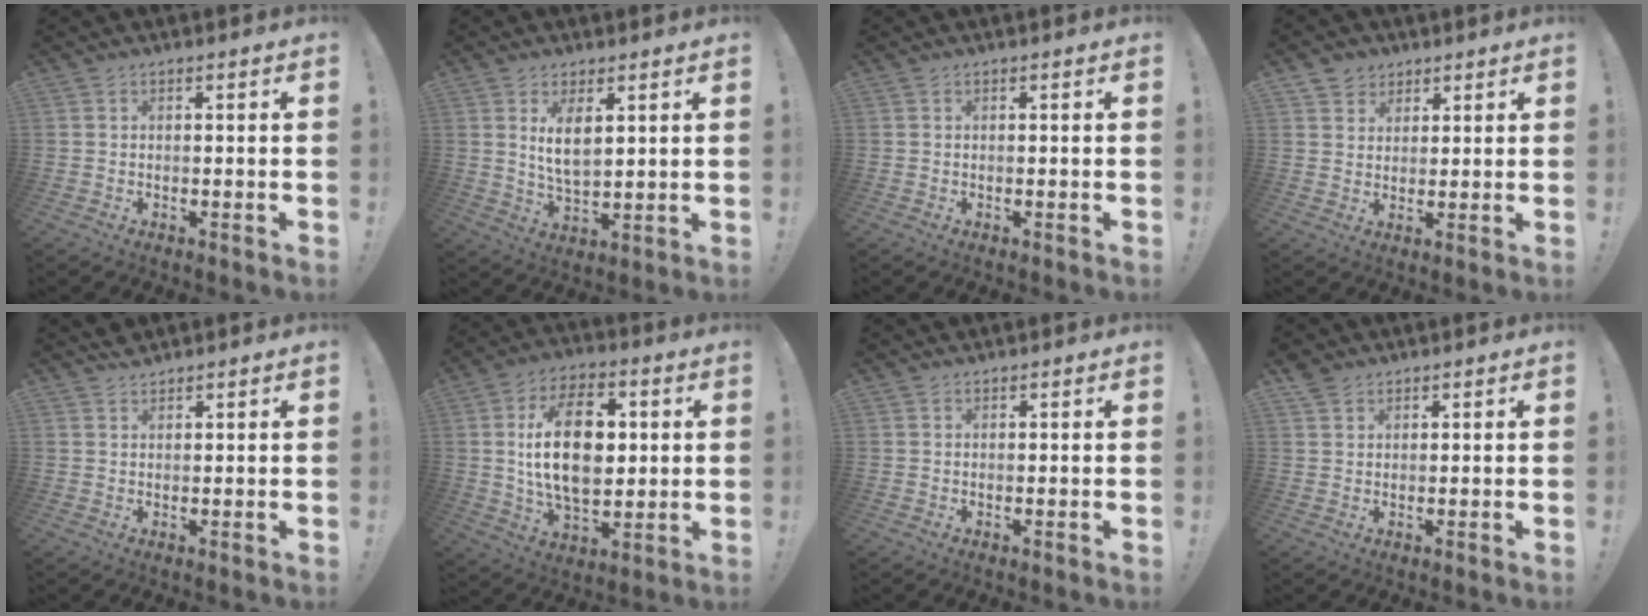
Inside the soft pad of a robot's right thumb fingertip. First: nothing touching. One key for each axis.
{"total": 7.5, "fx": 2.8, "fy": 3.6, "fz": 6.0, "tx": -0.112, "ty": -0.014, "tz": 0.046}
{"total": 0.0}
{"total": 4.8, "fx": 2.7, "fy": 4.0, "fz": 0.1, "tx": -0.002, "ty": -0.017, "tz": 0.053}
{"total": 2.3, "fx": 2.1, "fy": 0.7, "fz": 0.3, "tx": 0.003, "ty": -0.015, "tz": 0.039}
{"total": 20.8, "fx": 2.7, "fy": 12.5, "fz": 16.3, "tx": -0.288, "ty": 0.001, "tz": 0.041}
{"total": 0.8, "fx": 0.8, "fy": 0.3, "fz": 0.1, "tx": 0.001, "ty": -0.004, "tz": 0.014}
{"total": 3.0, "fx": 2.4, "fy": 1.7, "fz": 0.7, "tx": -0.009, "ty": -0.014, "tz": 0.045}